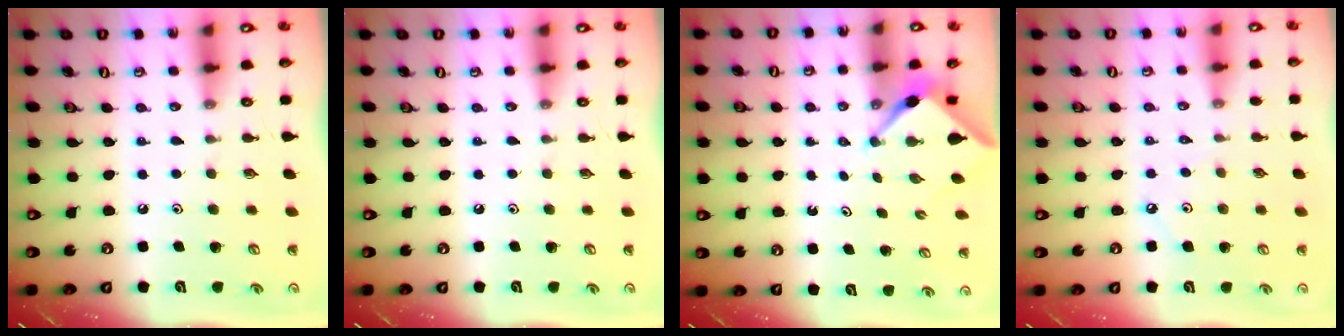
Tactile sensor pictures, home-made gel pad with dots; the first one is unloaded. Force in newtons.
{"total": 0.0}
{"total": 3.0, "press": 3.0, "slide": 0.3}
{"total": 1.7, "press": 1.7, "slide": 0.3}